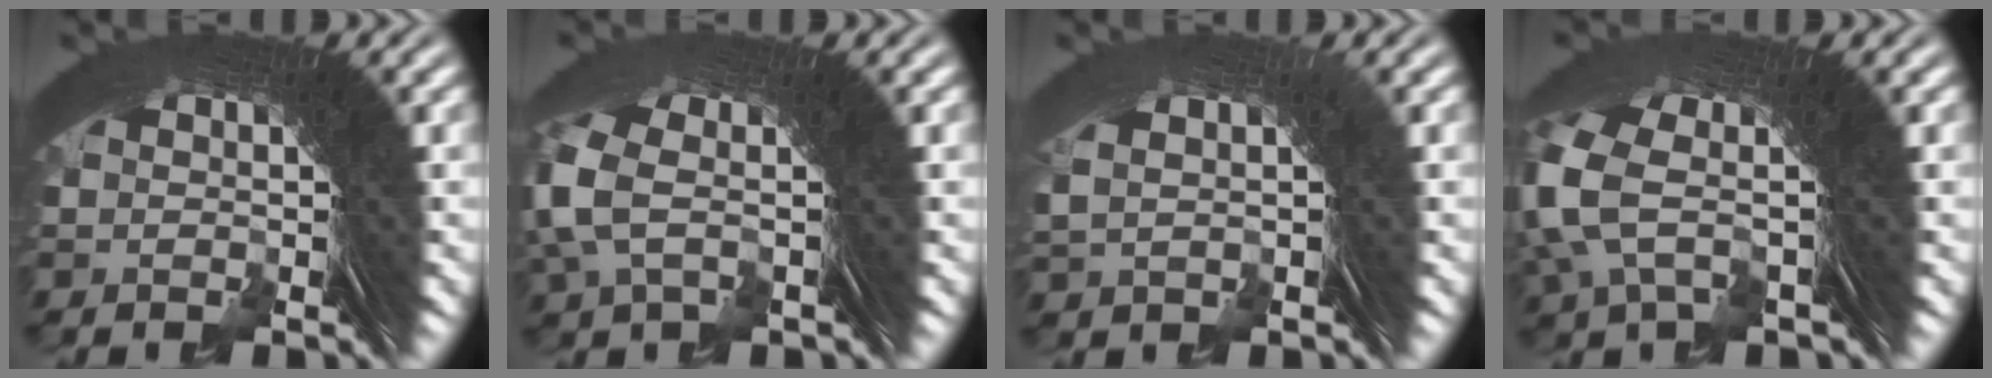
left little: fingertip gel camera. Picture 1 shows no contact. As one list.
[{"total": 4.2, "force": [0.4, 2.5, 3.3], "torque": [-0.093, -0.011, 0.007]}, {"total": 1.8, "force": [0.6, 1.0, 1.4], "torque": [-0.028, -0.002, 0.016]}, {"total": 7.2, "force": [1.6, 4.3, 5.5], "torque": [-0.134, -0.009, 0.023]}]